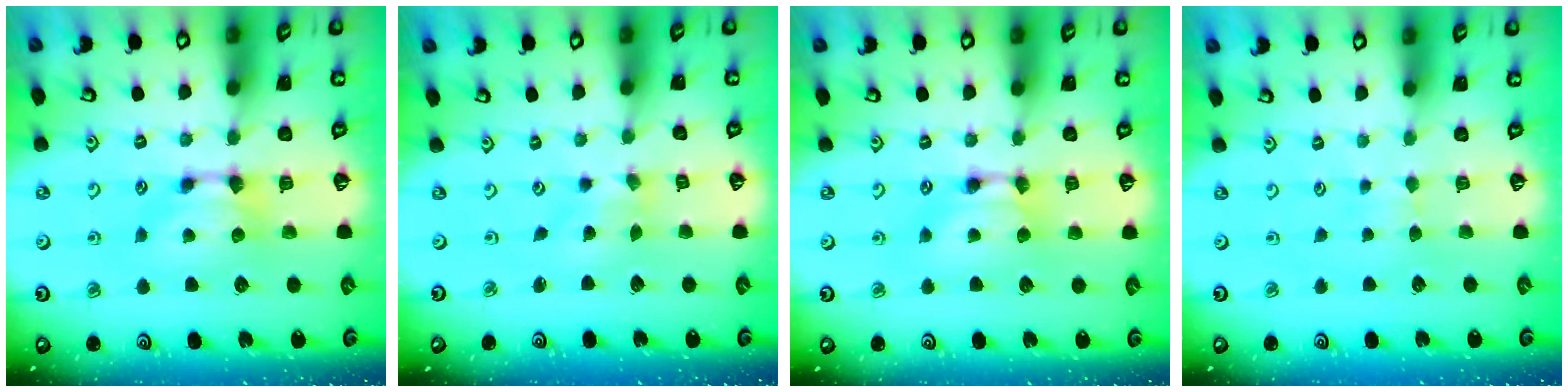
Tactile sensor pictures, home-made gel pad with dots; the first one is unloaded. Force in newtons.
{"total": 2.9, "press": 2.7, "slide": 0.9}
{"total": 1.7, "press": 1.7, "slide": 0.2}
{"total": 2.8, "press": 2.8, "slide": 0.2}